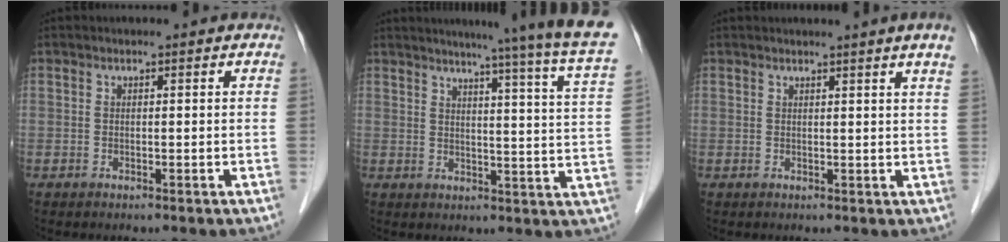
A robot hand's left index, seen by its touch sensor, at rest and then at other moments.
{"total": 20.1, "force": [16.9, -1.8, 10.8], "torque": [-0.152, -0.059, 0.193]}
{"total": 4.4, "force": [3.6, -1.0, 2.4], "torque": [-0.031, -0.005, 0.033]}